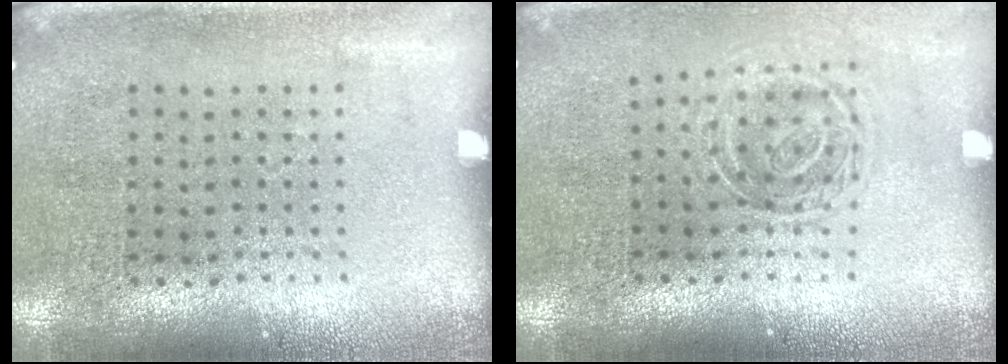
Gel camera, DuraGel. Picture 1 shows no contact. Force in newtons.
{"total": 1.4, "press": 1.1, "slide": 0.9}